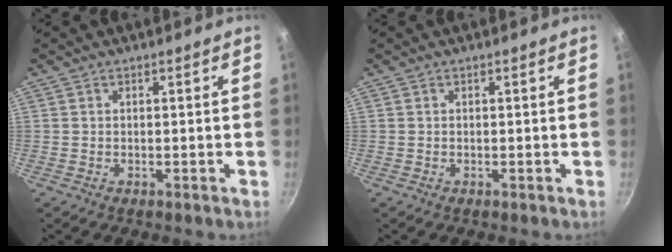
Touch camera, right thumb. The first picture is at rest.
{"total": 0.0}